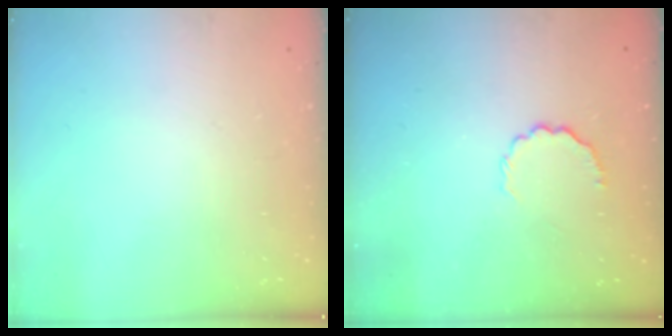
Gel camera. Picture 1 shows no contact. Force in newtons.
{"total": 4.0, "press": 3.7, "slide": 1.6}